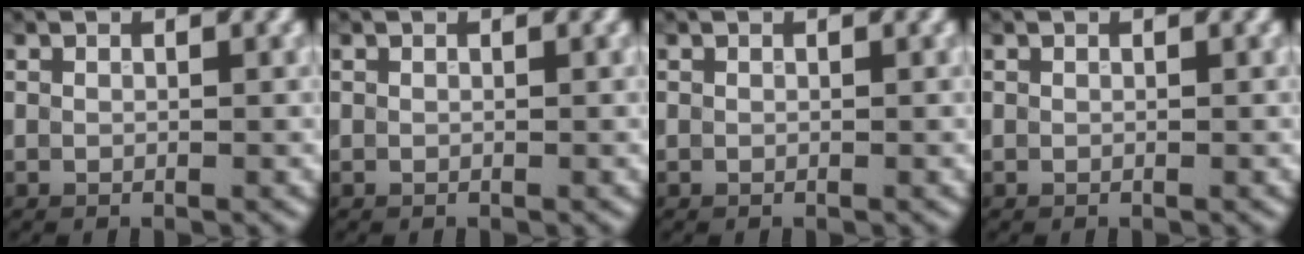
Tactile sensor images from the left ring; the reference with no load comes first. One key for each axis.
{"total": 0.0}
{"total": 0.0}
{"total": 0.0}